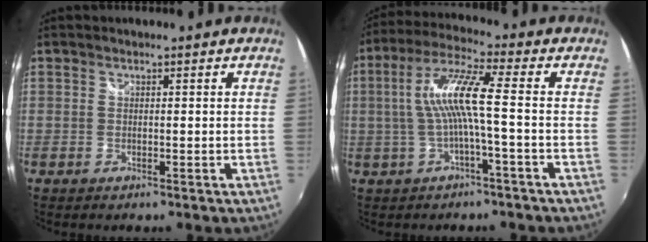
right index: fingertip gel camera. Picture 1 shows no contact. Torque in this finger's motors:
{"motor_torque": [1.32, -0.36, 0.78, 0.21]}